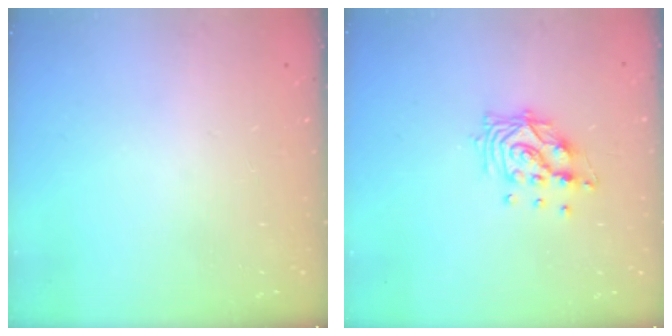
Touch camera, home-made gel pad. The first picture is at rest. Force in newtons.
{"total": 10.8, "press": 10.8, "slide": 0.7}